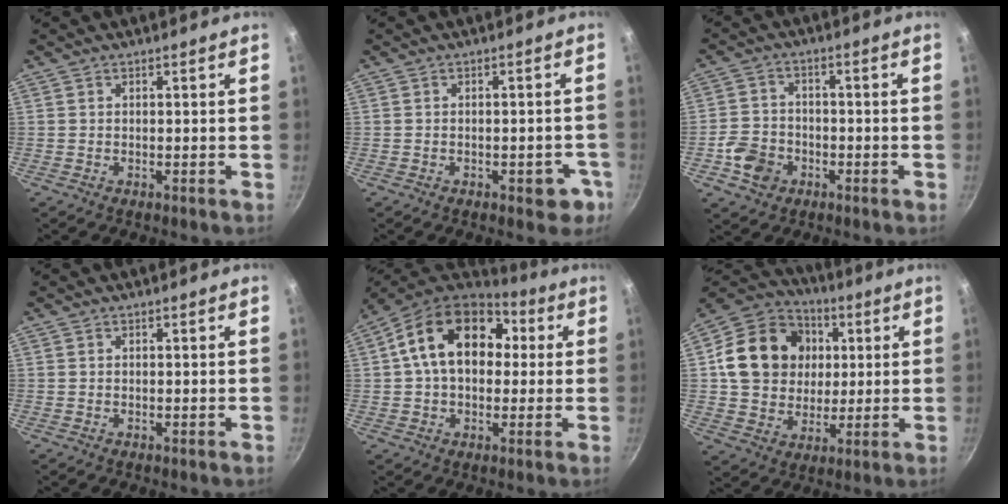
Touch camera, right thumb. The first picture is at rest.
{"total": 4.8, "force": [-2.2, 2.5, 3.5], "torque": [-0.017, 0.017, -0.020]}
{"total": 7.2, "force": [-2.9, 5.8, 3.1], "torque": [-0.047, 0.025, -0.057]}
{"total": 0.0}
{"total": 18.3, "force": [3.5, 12.8, 12.6], "torque": [-0.179, 0.030, 0.041]}
{"total": 18.5, "force": [3.2, 15.7, 9.2], "torque": [-0.142, 0.016, 0.053]}